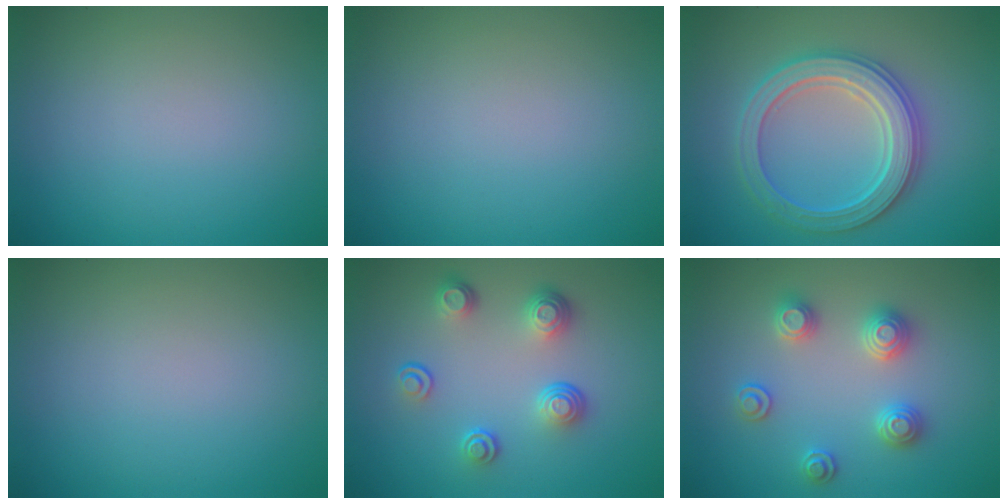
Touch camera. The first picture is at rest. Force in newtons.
{"total": 0.0}
{"total": 5.4, "press": 5.3, "slide": 1.0}
{"total": 0.0}
{"total": 3.9, "press": 2.9, "slide": 2.6}
{"total": 2.9, "press": 2.8, "slide": 0.3}